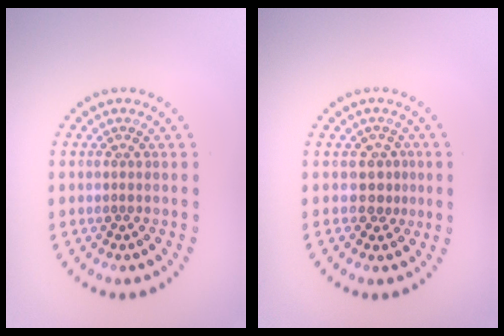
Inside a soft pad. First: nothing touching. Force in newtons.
{"total": 2.0, "press": 1.4, "slide": 1.4}